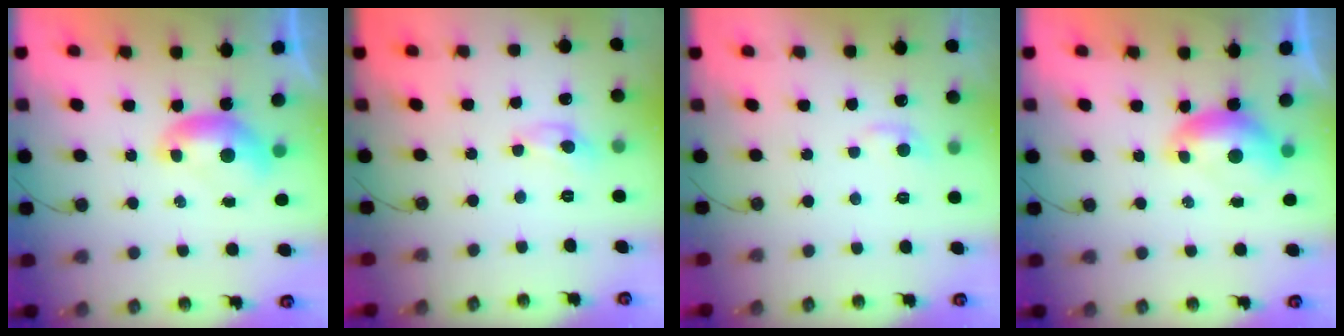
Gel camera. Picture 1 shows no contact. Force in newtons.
{"total": 2.4, "press": 2.4, "slide": 0.3}
{"total": 1.0, "press": 0.9, "slide": 0.5}
{"total": 0.6, "press": 0.3, "slide": 0.5}